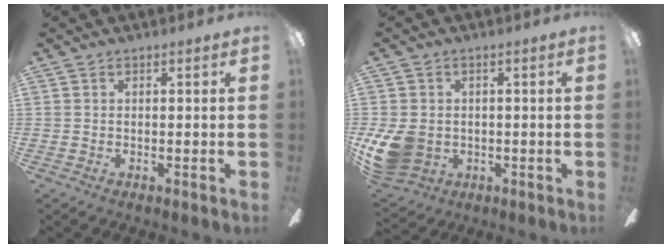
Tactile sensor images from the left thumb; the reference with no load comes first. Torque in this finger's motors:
{"motor_torque": [-0.03, 1.74, 0.58, -0.44, 0.08]}